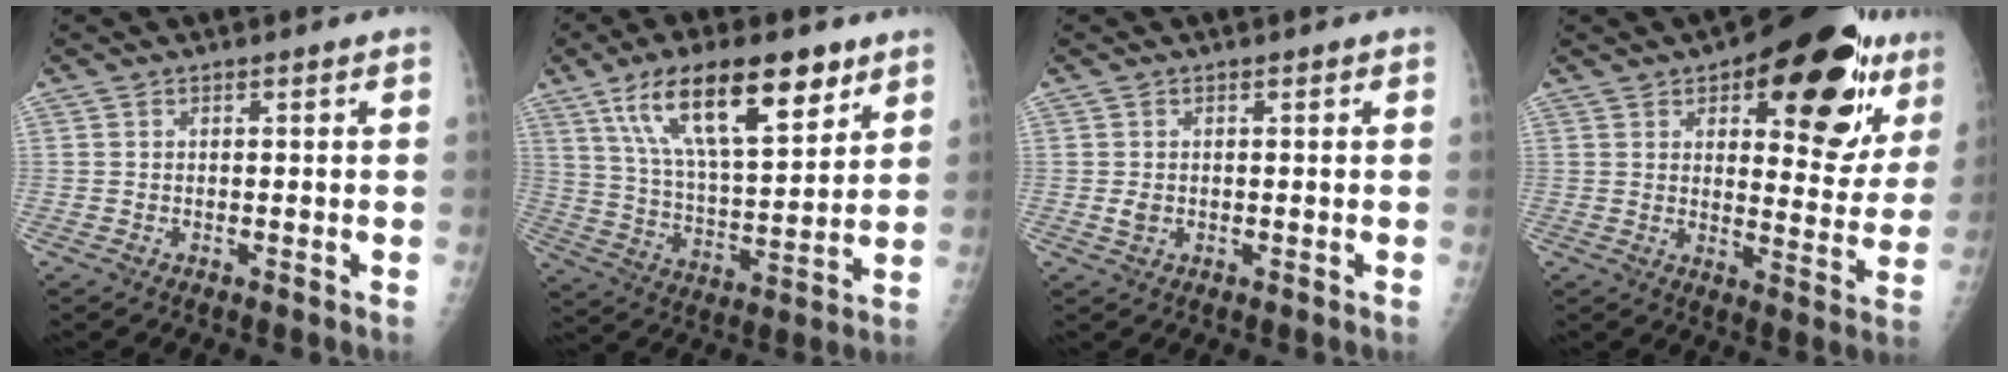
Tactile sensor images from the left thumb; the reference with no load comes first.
{"total": 20.4, "force": [11.4, 7.6, 15.1], "torque": [-0.225, -0.036, 0.203]}
{"total": 1.6, "force": [-0.2, 1.2, 0.9], "torque": [-0.010, -0.001, 0.000]}
{"total": 22.9, "force": [11.6, 9.9, 17.1], "torque": [-0.171, -0.034, 0.157]}